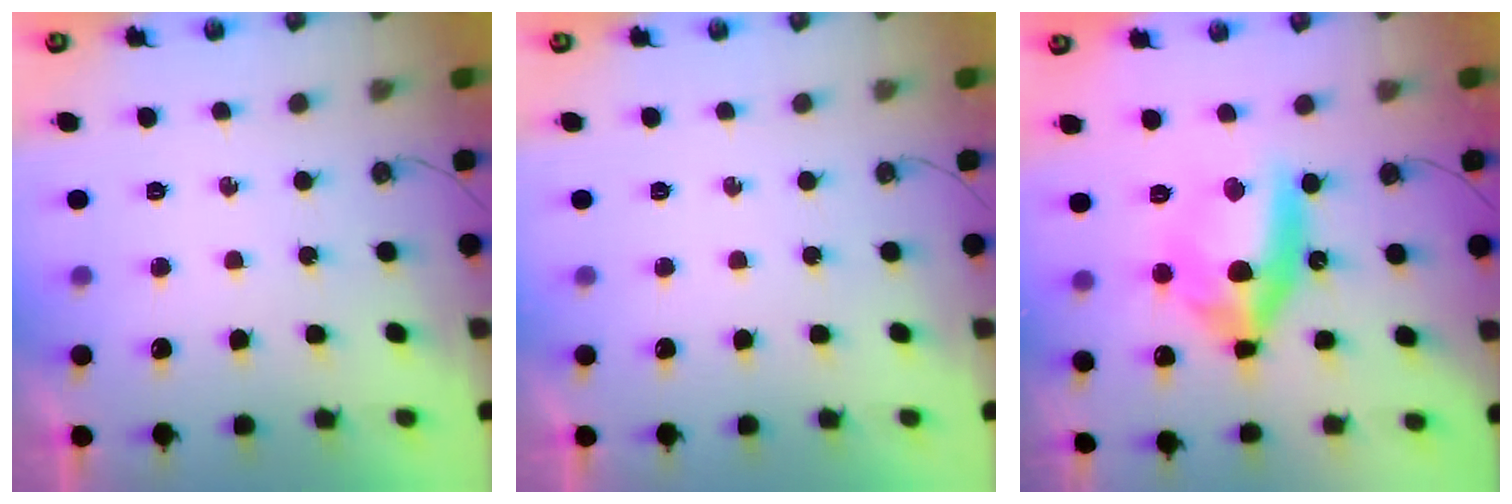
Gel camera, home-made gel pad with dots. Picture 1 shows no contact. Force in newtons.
{"total": 0.0}
{"total": 13.4, "press": 13.2, "slide": 2.4}